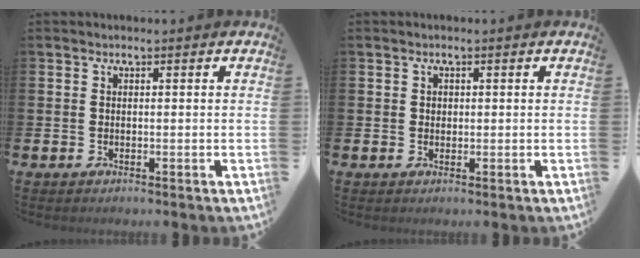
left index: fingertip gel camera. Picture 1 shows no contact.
{"total": 0.9, "force": [0.4, 0.7, 0.3], "torque": [0.003, 0.004, 0.004]}